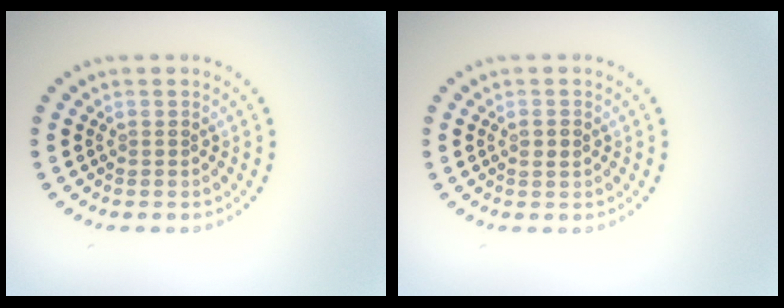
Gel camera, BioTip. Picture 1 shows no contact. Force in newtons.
{"total": 1.0, "press": 1.0, "slide": 0.3}